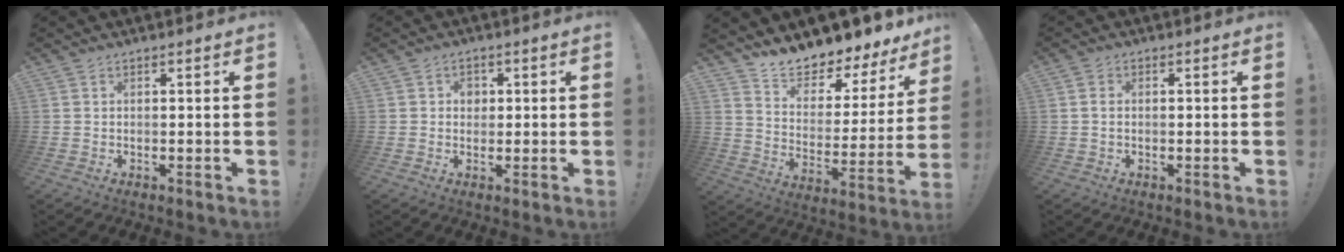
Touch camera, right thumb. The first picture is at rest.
{"total": 2.6, "force": [0.4, 2.3, 1.0], "torque": [-0.002, -0.005, 0.002]}
{"total": 10.1, "force": [9.9, 1.7, 1.7], "torque": [-0.034, -0.107, 0.167]}
{"total": 1.5, "force": [0.0, 1.0, 1.1], "torque": [-0.024, 0.006, 0.000]}